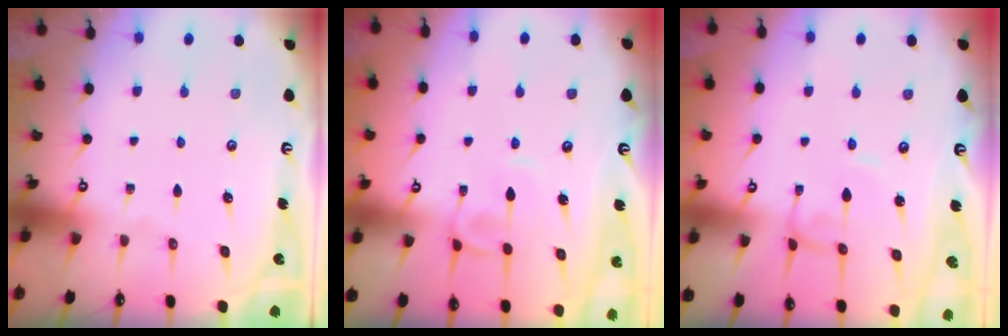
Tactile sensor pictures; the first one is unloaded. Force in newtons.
{"total": 2.7, "press": 2.7, "slide": 0.5}
{"total": 2.6, "press": 2.6, "slide": 0.0}